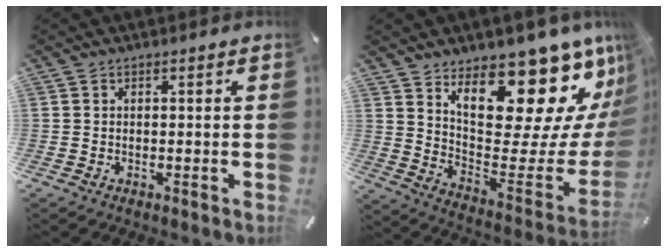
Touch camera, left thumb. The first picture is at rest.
{"total": 21.9, "force": [16.0, 8.5, 12.4], "torque": [-0.145, -0.129, 0.264]}